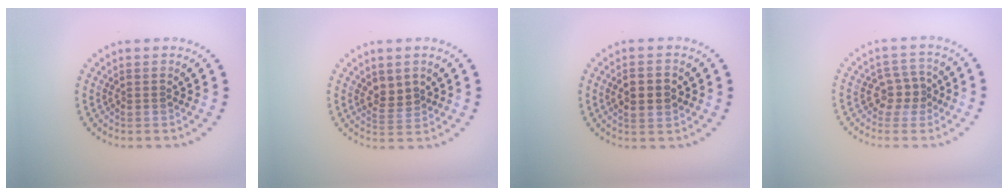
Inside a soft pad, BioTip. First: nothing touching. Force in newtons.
{"total": 2.0, "press": 1.8, "slide": 0.7}
{"total": 3.6, "press": 3.6, "slide": 0.2}
{"total": 2.3, "press": 2.1, "slide": 0.9}